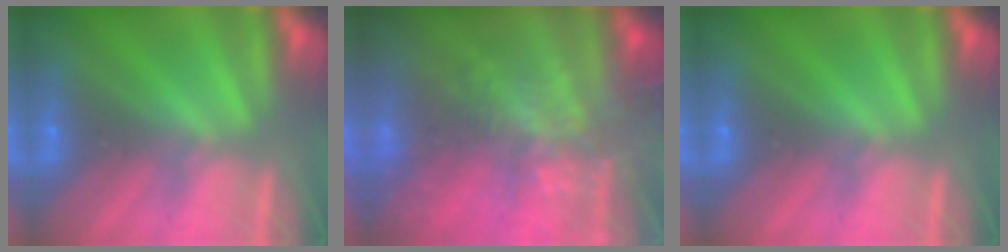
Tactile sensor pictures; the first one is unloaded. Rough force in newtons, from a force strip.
{"total": 6.1}
{"total": 0.0}